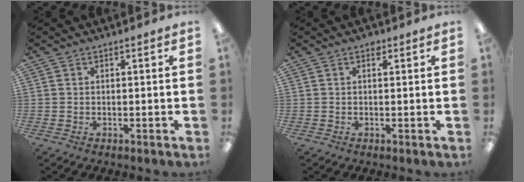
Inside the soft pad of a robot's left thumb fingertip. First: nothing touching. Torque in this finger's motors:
{"motor_torque": [0.15, 0.04, 0.30, -0.25, 0.02]}